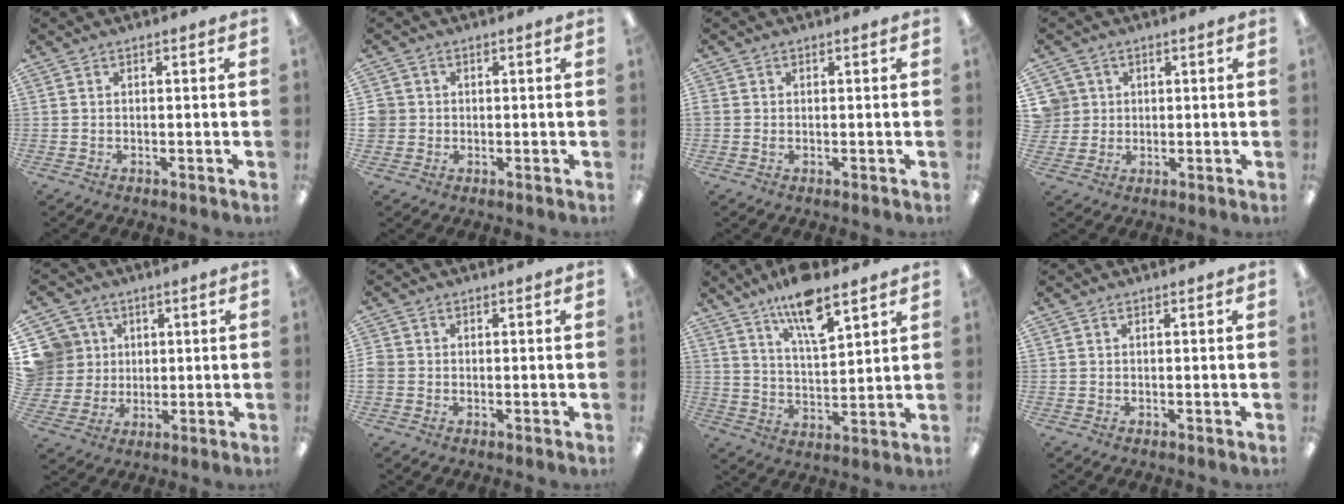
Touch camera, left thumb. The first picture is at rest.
{"total": 3.0, "force": [0.1, 2.9, 0.6], "torque": [-0.014, 0.006, 0.002]}
{"total": 0.9, "force": [0.0, 0.9, 0.4], "torque": [-0.008, 0.003, -0.002]}
{"total": 4.8, "force": [1.4, 4.6, 0.1], "torque": [-0.012, 0.007, 0.028]}
{"total": 9.9, "force": [3.0, 9.4, 1.0], "torque": [-0.048, -0.010, 0.064]}
{"total": 2.2, "force": [-0.3, 2.0, 0.9], "torque": [-0.014, 0.006, -0.005]}
{"total": 11.9, "force": [8.8, 3.5, 7.2], "torque": [-0.121, -0.046, 0.152]}
{"total": 0.0}